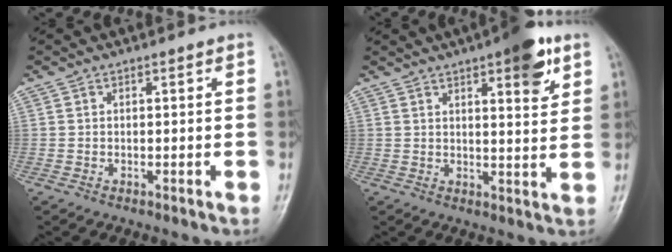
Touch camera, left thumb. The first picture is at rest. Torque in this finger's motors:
{"motor_torque": [1.70, 1.24, 1.28, -0.83, 0.09]}